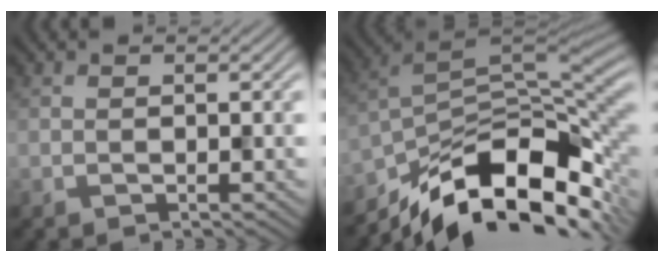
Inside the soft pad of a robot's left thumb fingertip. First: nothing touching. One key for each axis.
{"total": 14.7, "fx": -9.1, "fy": 5.8, "fz": 9.9, "tx": -0.185, "ty": -0.009, "tz": -0.160}